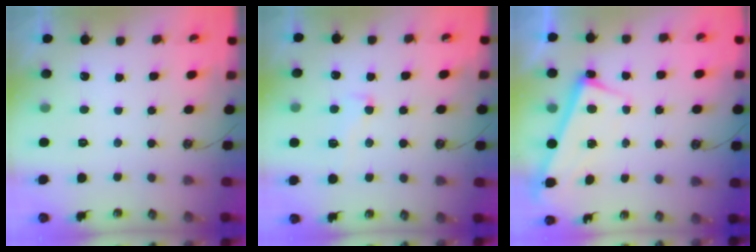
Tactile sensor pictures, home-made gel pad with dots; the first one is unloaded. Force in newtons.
{"total": 1.2, "press": 0.2, "slide": 1.1}
{"total": 2.7, "press": 2.7, "slide": 0.5}